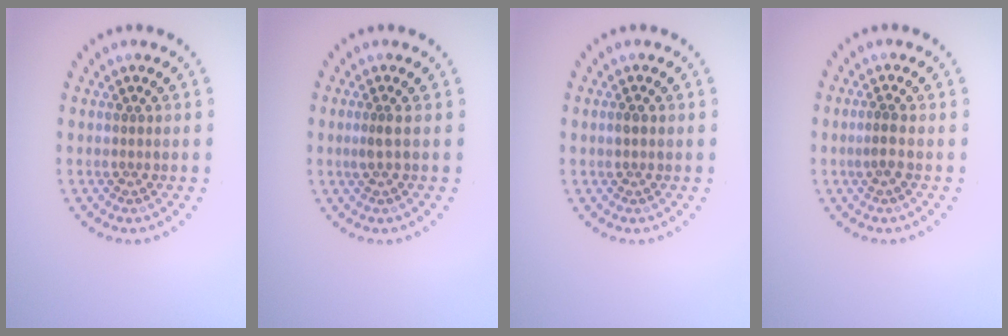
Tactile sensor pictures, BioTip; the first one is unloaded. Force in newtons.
{"total": 1.0, "press": 0.6, "slide": 0.7}
{"total": 0.7, "press": 0.7, "slide": 0.0}
{"total": 1.2, "press": 1.0, "slide": 0.6}